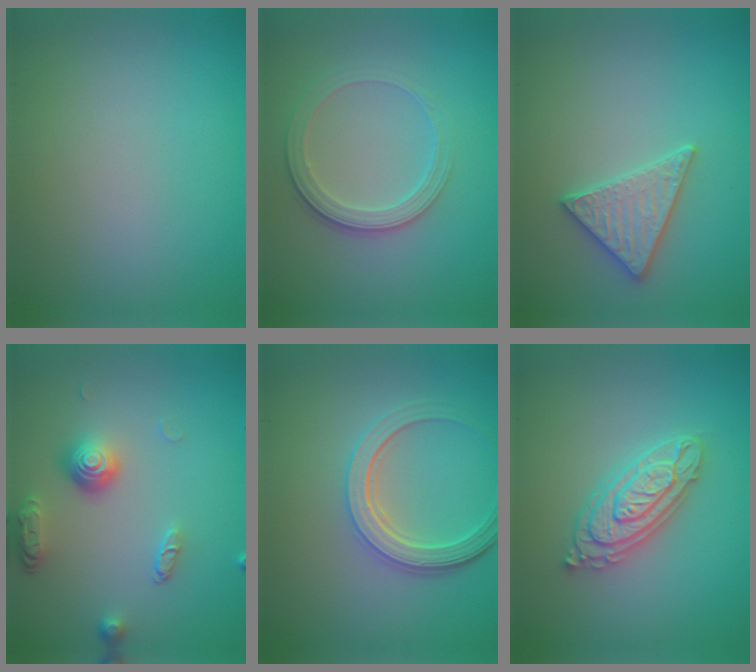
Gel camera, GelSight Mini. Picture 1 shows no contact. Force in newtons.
{"total": 3.0, "press": 2.6, "slide": 1.4}
{"total": 3.0, "press": 3.0, "slide": 0.2}
{"total": 3.7, "press": 2.7, "slide": 2.5}
{"total": 4.4, "press": 3.4, "slide": 2.7}
{"total": 4.3, "press": 4.2, "slide": 0.8}